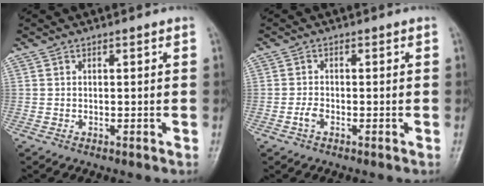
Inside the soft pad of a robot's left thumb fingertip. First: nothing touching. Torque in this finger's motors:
{"motor_torque": [-0.07, -0.08, 0.12, -0.03, -0.03]}